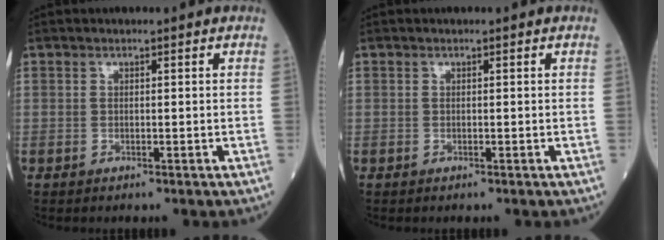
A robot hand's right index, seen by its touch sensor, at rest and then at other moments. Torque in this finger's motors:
{"motor_torque": [0.00, 0.01, 0.00, 0.00]}